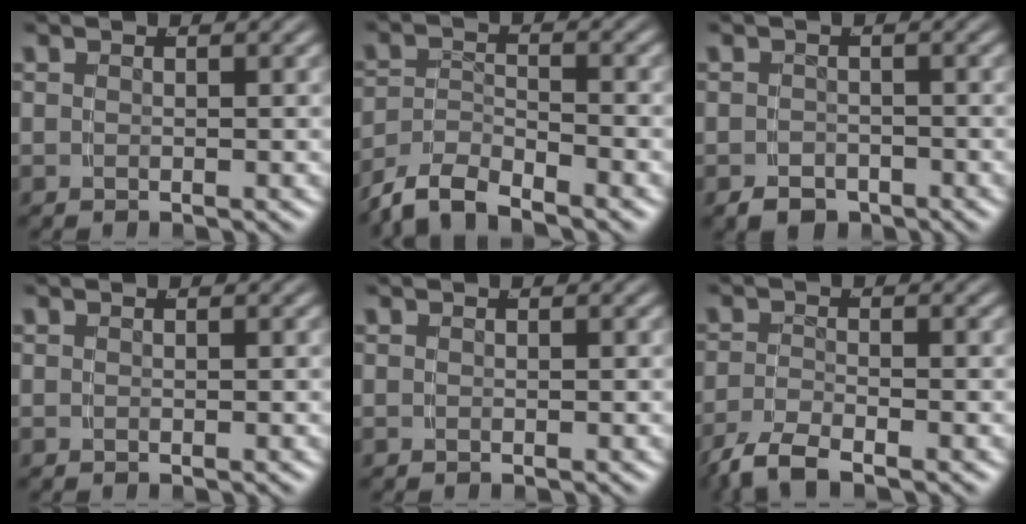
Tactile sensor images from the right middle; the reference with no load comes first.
{"total": 5.7, "force": [-4.7, 2.6, 2.1], "torque": [-0.043, -0.013, -0.078]}
{"total": 2.3, "force": [-2.1, 0.8, 0.4], "torque": [0.002, -0.013, -0.030]}
{"total": 0.0}
{"total": 0.0}
{"total": 3.5, "force": [-2.9, 0.7, 1.9], "torque": [-0.039, -0.011, -0.042]}